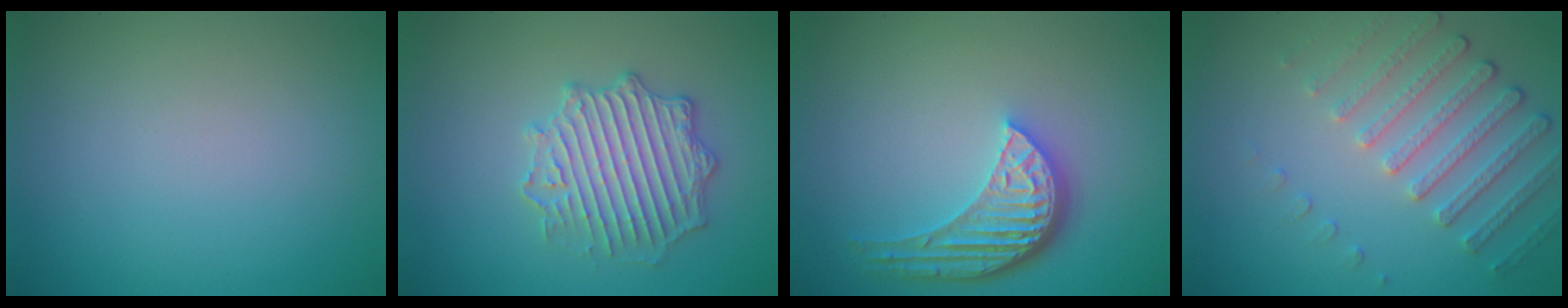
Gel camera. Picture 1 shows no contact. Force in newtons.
{"total": 4.1, "press": 4.1, "slide": 0.3}
{"total": 5.3, "press": 3.9, "slide": 3.5}
{"total": 4.5, "press": 3.4, "slide": 3.0}